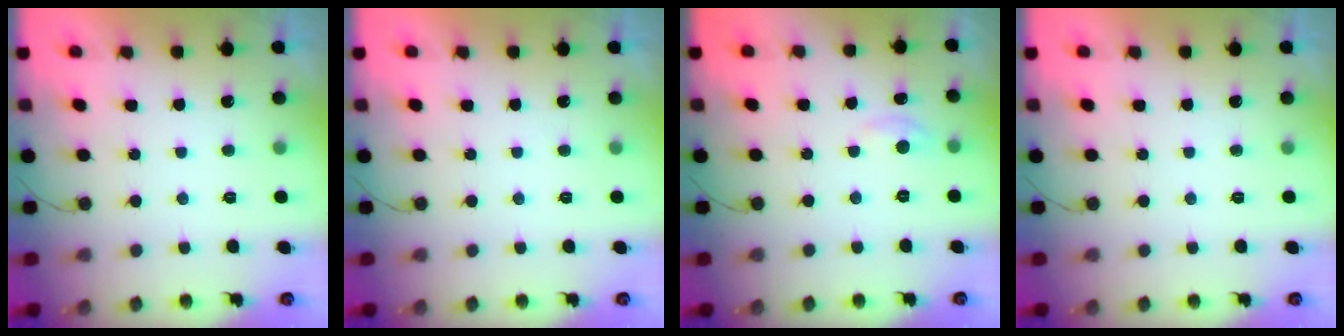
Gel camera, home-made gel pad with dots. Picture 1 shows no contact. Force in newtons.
{"total": 0.0}
{"total": 3.1, "press": 3.1, "slide": 0.4}
{"total": 0.0}